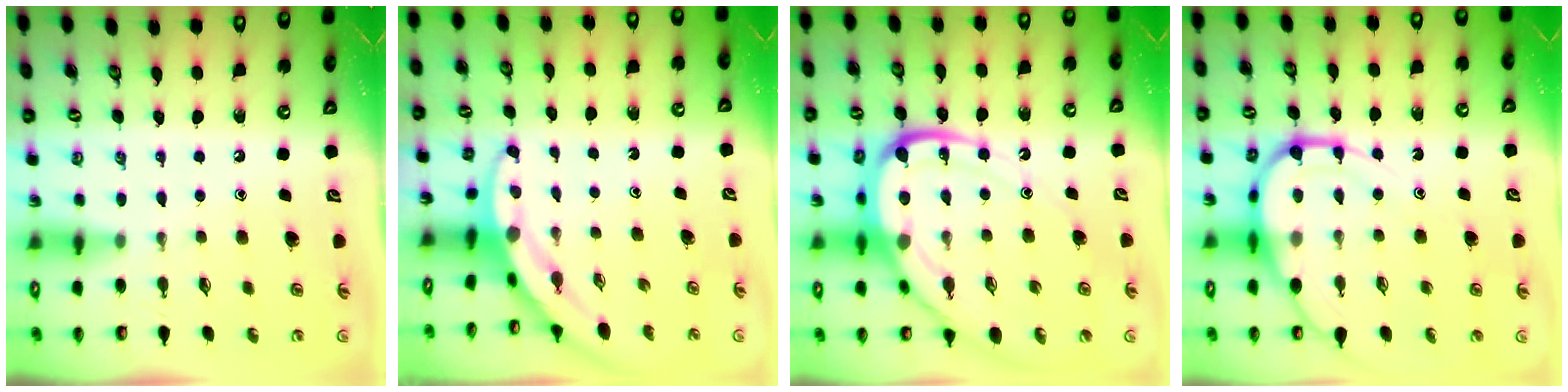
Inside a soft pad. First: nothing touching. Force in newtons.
{"total": 3.4, "press": 3.4, "slide": 0.2}
{"total": 19.8, "press": 19.7, "slide": 2.1}
{"total": 12.5, "press": 12.5, "slide": 1.1}